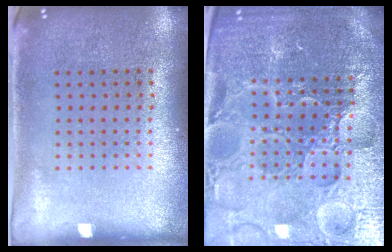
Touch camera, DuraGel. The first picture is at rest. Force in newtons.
{"total": 5.8, "press": 5.3, "slide": 2.4}